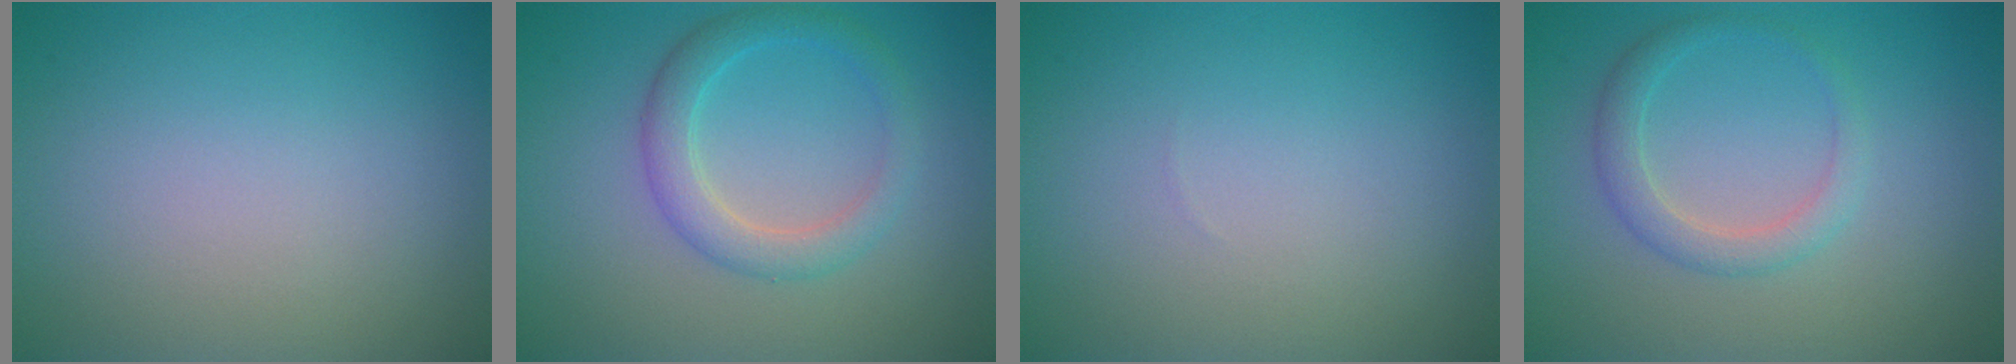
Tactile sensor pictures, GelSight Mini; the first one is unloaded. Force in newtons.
{"total": 3.0, "press": 3.0, "slide": 0.1}
{"total": 0.0}
{"total": 2.2, "press": 2.2, "slide": 0.2}